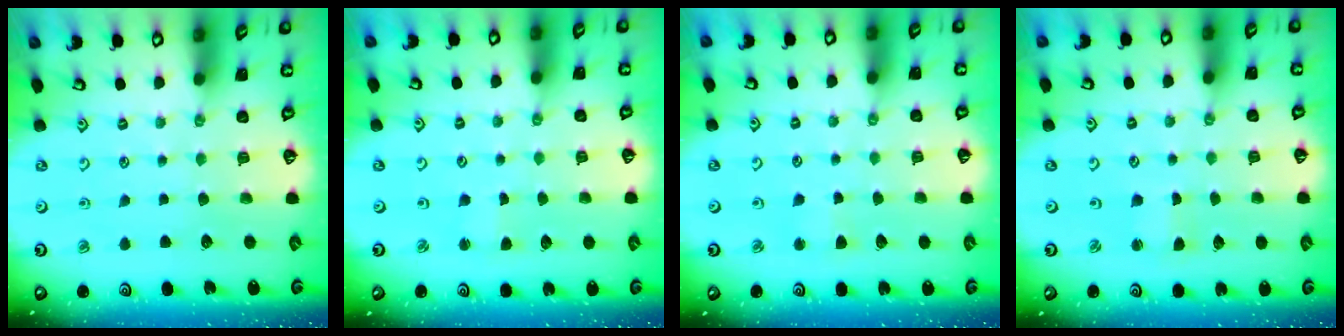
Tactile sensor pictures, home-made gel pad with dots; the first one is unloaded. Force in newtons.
{"total": 1.8, "press": 1.7, "slide": 0.3}
{"total": 2.1, "press": 2.1, "slide": 0.5}
{"total": 2.0, "press": 2.0, "slide": 0.3}